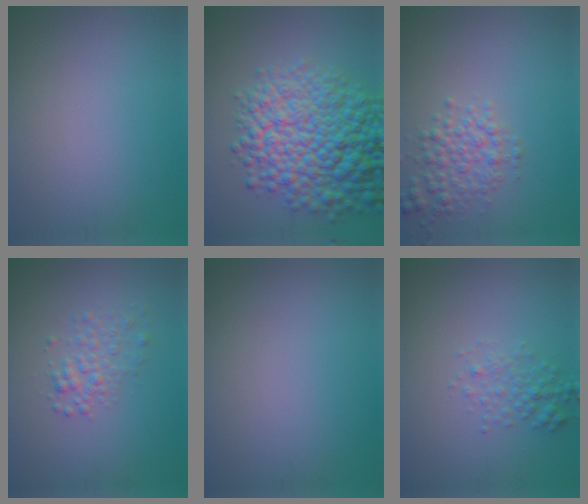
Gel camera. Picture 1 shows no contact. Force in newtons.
{"total": 11.8, "press": 11.8, "slide": 0.4}
{"total": 3.0, "press": 3.0, "slide": 0.1}
{"total": 2.1, "press": 2.1, "slide": 0.1}
{"total": 0.0}
{"total": 2.0, "press": 2.0, "slide": 0.1}